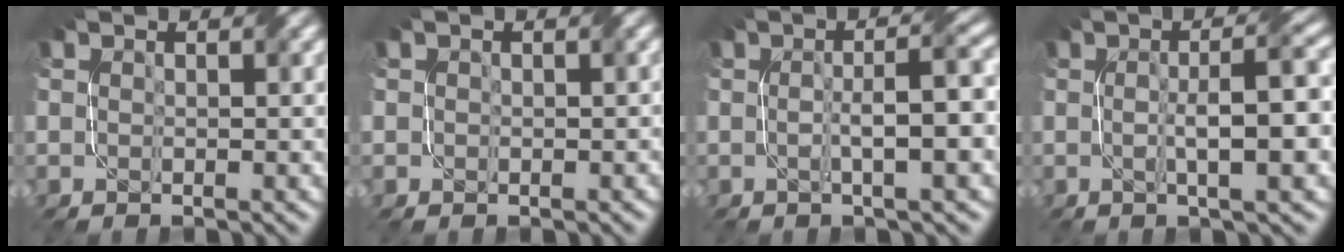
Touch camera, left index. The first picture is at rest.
{"total": 0.7, "force": [0.3, 0.6, 0.1], "torque": [0.000, -0.002, 0.002]}
{"total": 4.8, "force": [-0.4, 0.9, 4.7], "torque": [-0.076, 0.009, -0.006]}
{"total": 6.1, "force": [-0.2, 1.2, 5.9], "torque": [-0.090, 0.006, -0.001]}